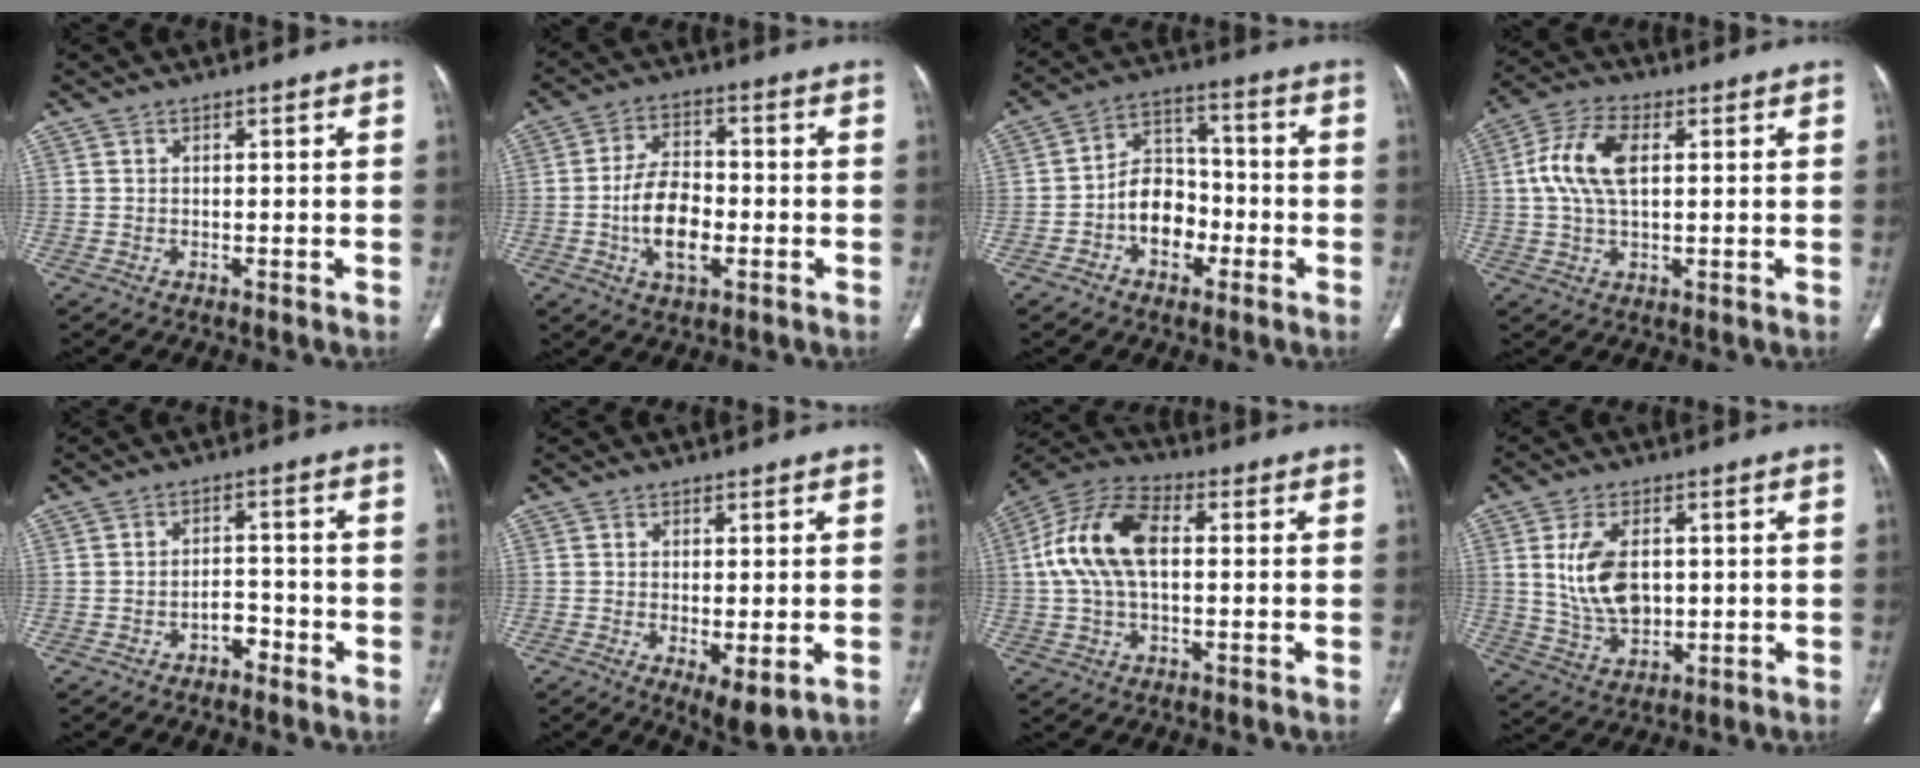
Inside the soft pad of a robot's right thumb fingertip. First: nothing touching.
{"total": 10.4, "force": [-2.4, 5.7, 8.3], "torque": [-0.143, 0.014, -0.045]}
{"total": 10.1, "force": [-3.3, 7.3, 6.1], "torque": [-0.066, 0.042, -0.065]}
{"total": 10.2, "force": [1.8, 5.5, 8.4], "torque": [-0.180, 0.017, 0.031]}
{"total": 3.4, "force": [-2.2, 2.0, 1.6], "torque": [-0.013, 0.024, -0.033]}
{"total": 5.3, "force": [-1.2, 1.8, 4.9], "torque": [-0.081, -0.020, -0.012]}
{"total": 14.2, "force": [1.5, 8.1, 11.5], "torque": [-0.234, 0.032, 0.021]}
{"total": 10.6, "force": [1.5, 6.6, 8.1], "torque": [-0.145, -0.010, 0.042]}